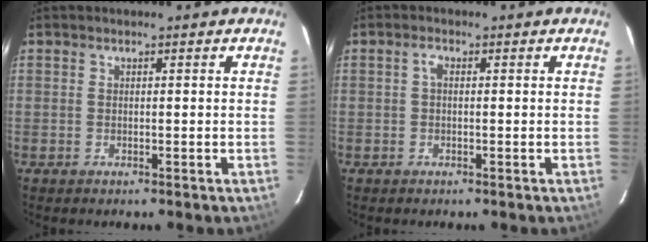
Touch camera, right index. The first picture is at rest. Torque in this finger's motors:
{"motor_torque": [0.30, -0.09, 0.12, 0.04]}